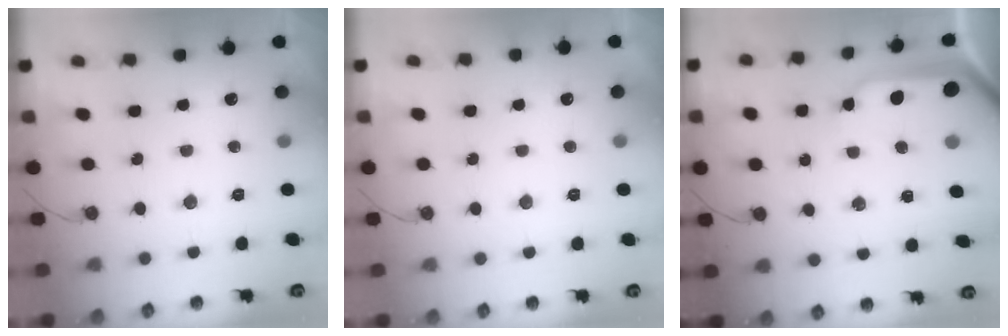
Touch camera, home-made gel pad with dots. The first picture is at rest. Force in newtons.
{"total": 0.0}
{"total": 9.1, "press": 9.1, "slide": 0.8}